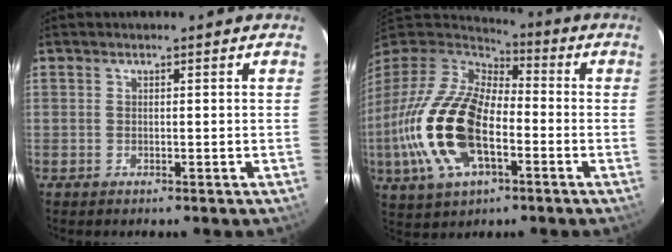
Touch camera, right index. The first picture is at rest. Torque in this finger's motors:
{"motor_torque": [2.14, 0.00, 1.05, 0.21]}